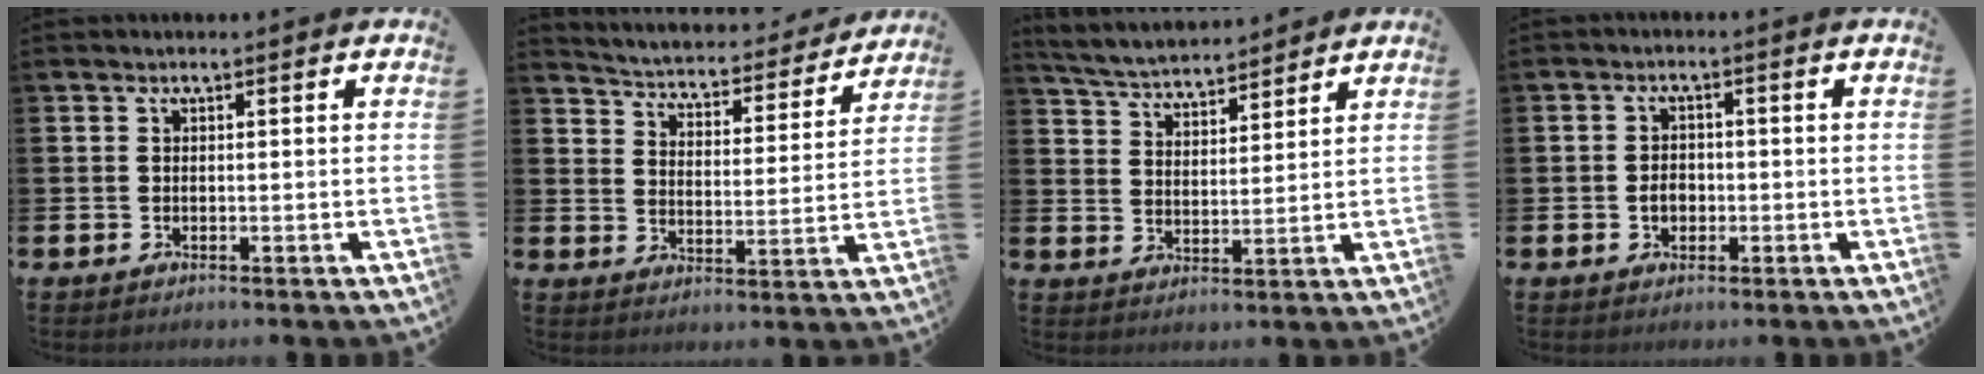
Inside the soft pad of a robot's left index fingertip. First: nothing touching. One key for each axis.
{"total": 4.3, "fx": 4.1, "fy": 1.0, "fz": 0.6, "tx": -0.034, "ty": -0.040, "tz": 0.063}
{"total": 4.9, "fx": 4.8, "fy": 0.8, "fz": 0.2, "tx": -0.021, "ty": -0.026, "tz": 0.086}
{"total": 2.4, "fx": -0.5, "fy": 1.8, "fz": 1.4, "tx": -0.010, "ty": -0.001, "tz": -0.016}